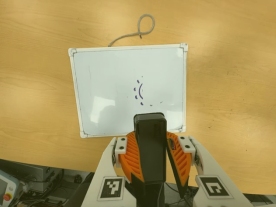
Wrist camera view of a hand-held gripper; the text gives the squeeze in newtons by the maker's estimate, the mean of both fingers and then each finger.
{"total": 11.8, "left": 12.2, "right": 11.4}